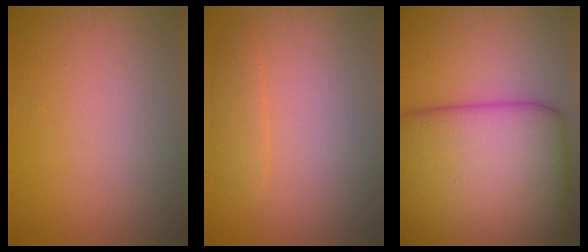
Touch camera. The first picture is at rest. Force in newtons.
{"total": 1.4, "press": 1.4, "slide": 0.1}
{"total": 16.0, "press": 16.0, "slide": 0.6}